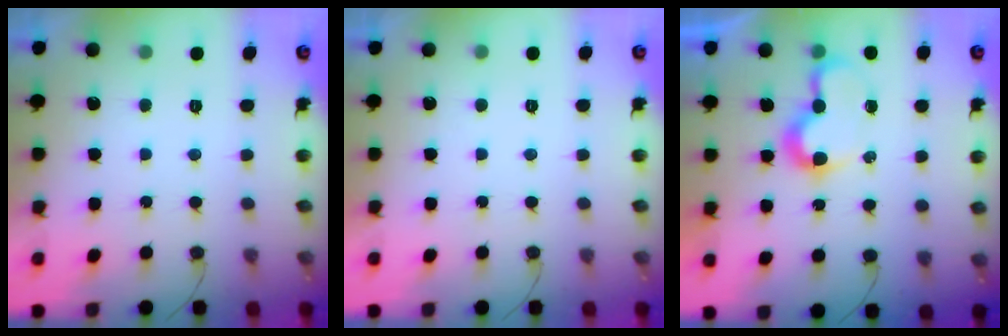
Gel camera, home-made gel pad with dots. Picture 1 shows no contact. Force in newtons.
{"total": 1.7, "press": 1.7, "slide": 0.0}
{"total": 7.2, "press": 7.2, "slide": 0.2}